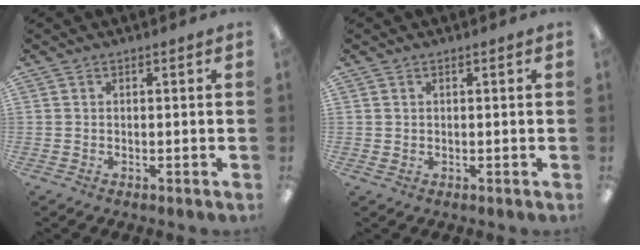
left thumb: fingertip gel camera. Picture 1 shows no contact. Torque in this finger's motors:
{"motor_torque": [-0.09, -0.07, 0.14, -0.26, 0.00]}